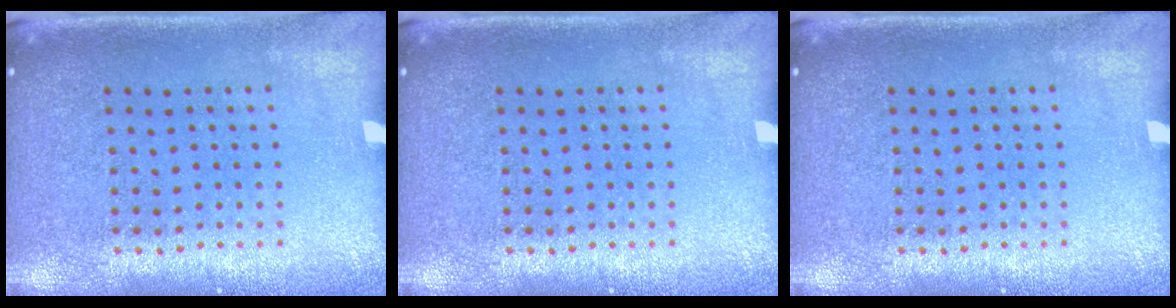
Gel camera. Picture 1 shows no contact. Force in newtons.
{"total": 0.0}
{"total": 0.0}